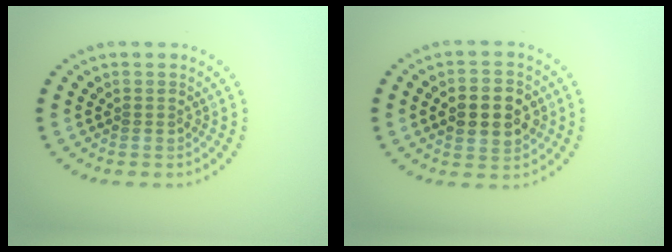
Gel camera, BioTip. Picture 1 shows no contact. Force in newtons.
{"total": 5.3, "press": 5.3, "slide": 0.2}